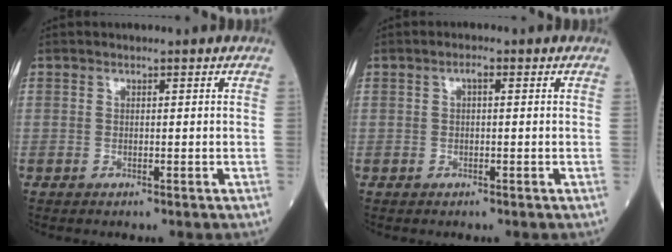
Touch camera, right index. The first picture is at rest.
{"total": 1.0, "force": [0.2, 0.3, 1.0], "torque": [-0.016, 0.004, 0.001]}